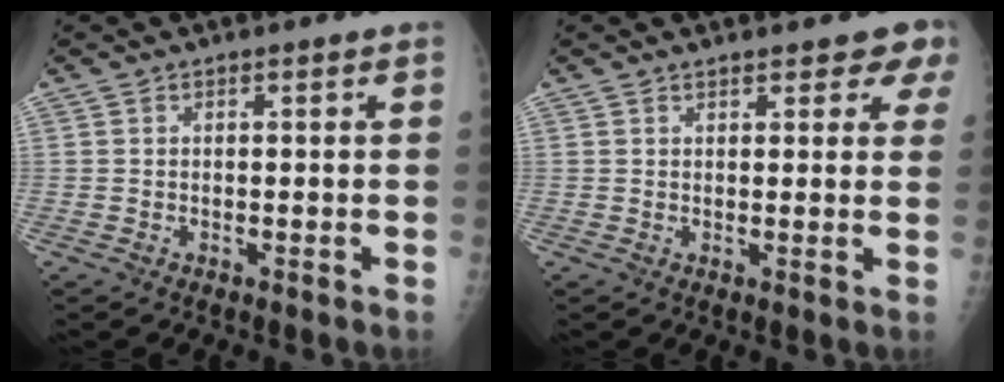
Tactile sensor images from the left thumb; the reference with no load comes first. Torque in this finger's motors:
{"motor_torque": [0.01, 0.22, 0.09, -0.08, 0.06]}